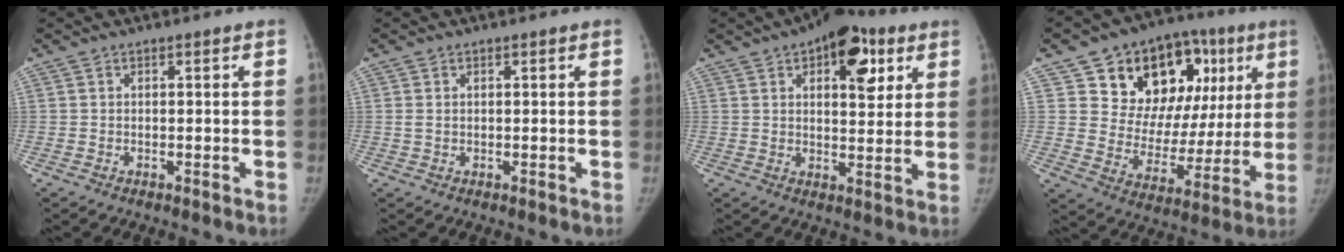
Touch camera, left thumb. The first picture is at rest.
{"total": 1.1, "force": [0.3, 0.7, 0.8], "torque": [-0.021, 0.005, 0.011]}
{"total": 13.9, "force": [6.5, 6.9, 10.2], "torque": [-0.093, -0.014, 0.087]}
{"total": 23.2, "force": [9.3, 15.4, 14.7], "torque": [-0.144, 0.005, 0.146]}